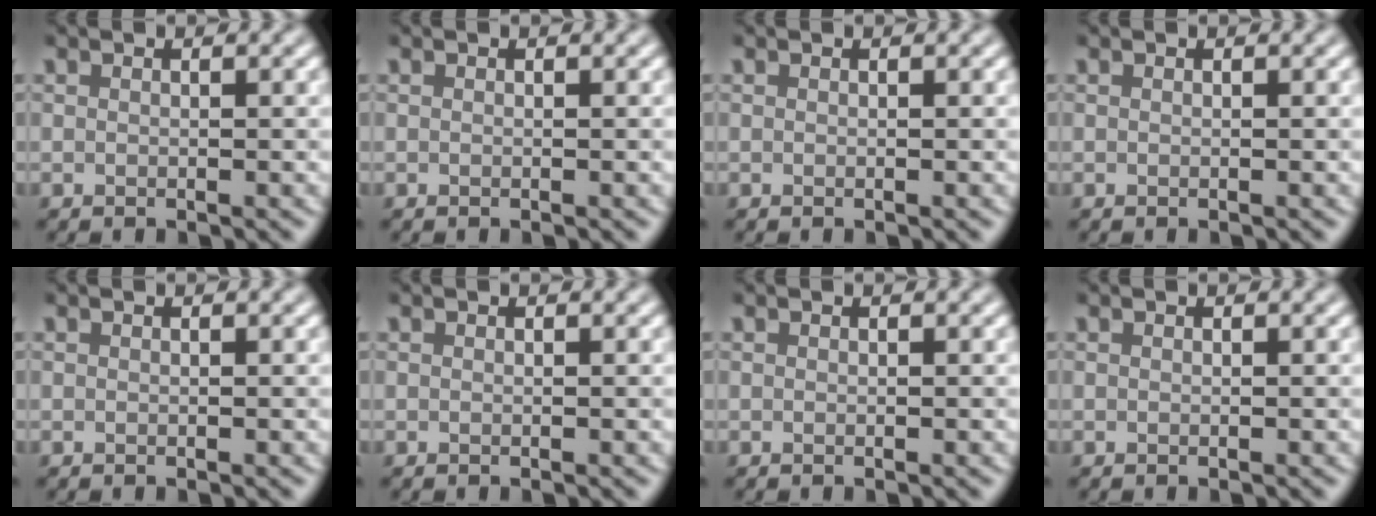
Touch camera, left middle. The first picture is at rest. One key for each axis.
{"total": 0.0}
{"total": 0.0}
{"total": 0.0}
{"total": 0.0}
{"total": 0.0}
{"total": 0.0}
{"total": 0.0}